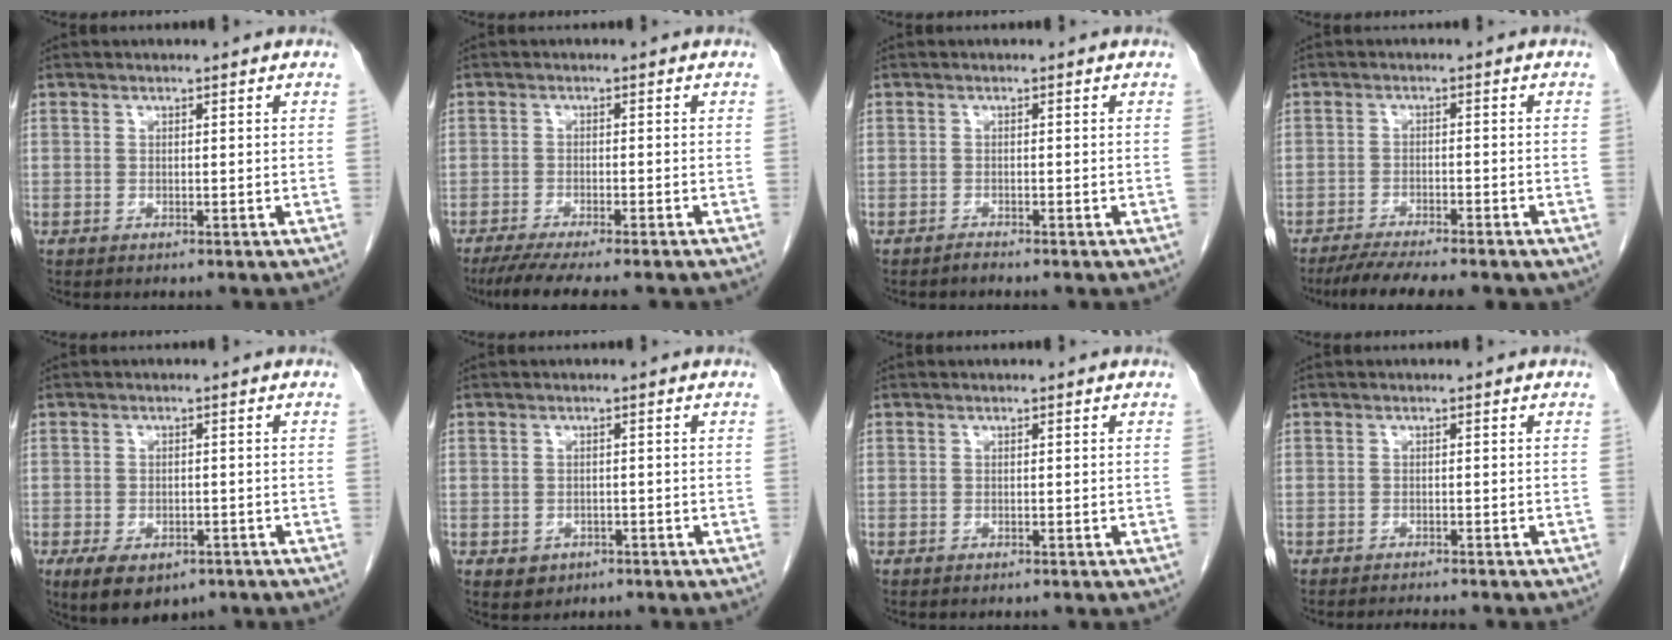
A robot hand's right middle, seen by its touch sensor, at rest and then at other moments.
{"total": 10.3, "force": [-8.7, 0.6, 5.4], "torque": [-0.070, -0.017, -0.129]}
{"total": 0.5, "force": [-0.5, -0.1, 0.0], "torque": [-0.002, -0.002, -0.010]}
{"total": 8.4, "force": [-6.8, 1.3, 4.7], "torque": [-0.071, -0.010, -0.101]}
{"total": 8.3, "force": [-5.2, 4.5, 4.6], "torque": [-0.075, -0.002, -0.075]}
{"total": 2.7, "force": [-1.3, 2.3, 0.8], "torque": [-0.011, 0.004, -0.009]}
{"total": 0.0}
{"total": 2.7, "force": [-2.6, 0.1, 0.8], "torque": [-0.009, -0.007, -0.037]}